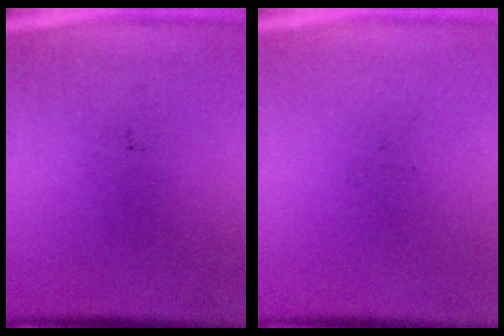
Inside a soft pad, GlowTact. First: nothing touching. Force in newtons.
{"total": 0.0}